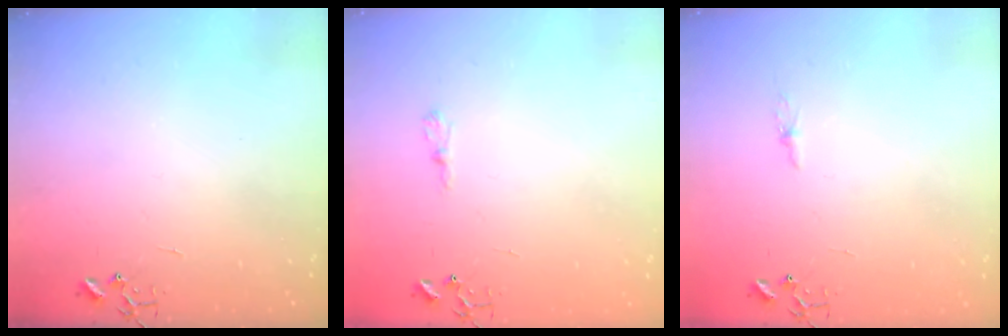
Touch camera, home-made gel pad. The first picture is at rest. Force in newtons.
{"total": 5.9, "press": 5.9, "slide": 0.6}
{"total": 2.2, "press": 2.2, "slide": 0.3}